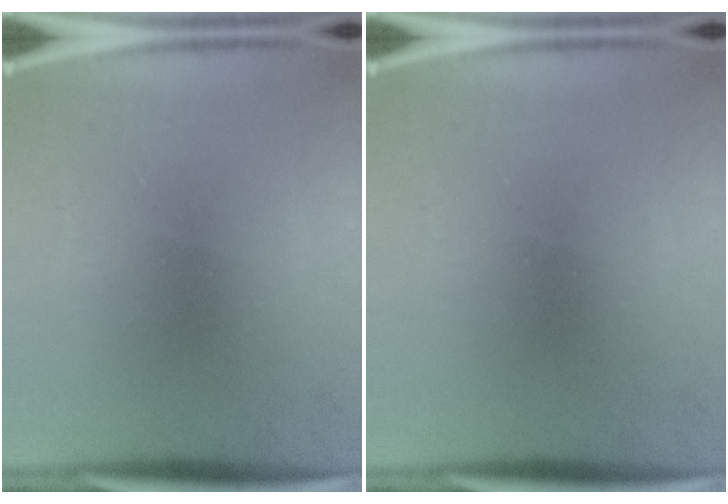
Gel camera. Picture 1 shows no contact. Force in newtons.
{"total": 0.0}